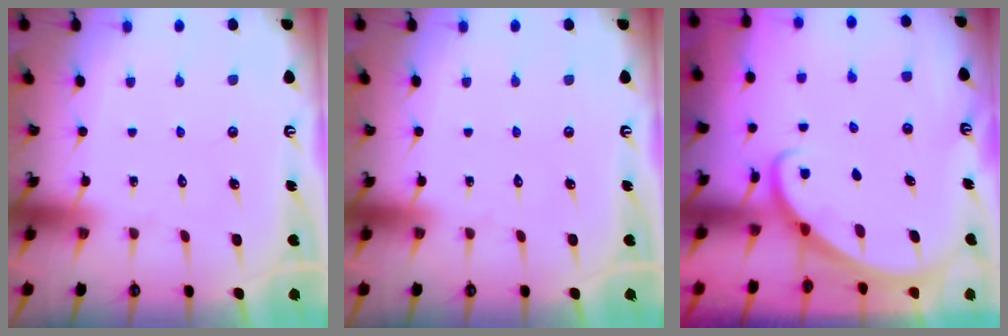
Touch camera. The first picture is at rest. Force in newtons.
{"total": 0.0}
{"total": 2.3, "press": 2.3, "slide": 0.1}